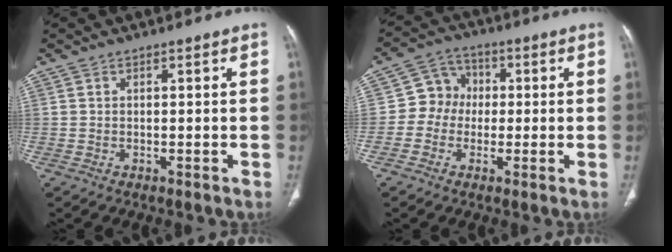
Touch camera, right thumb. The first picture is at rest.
{"total": 7.0, "force": [-0.4, 6.4, 2.8], "torque": [-0.014, 0.021, -0.022]}